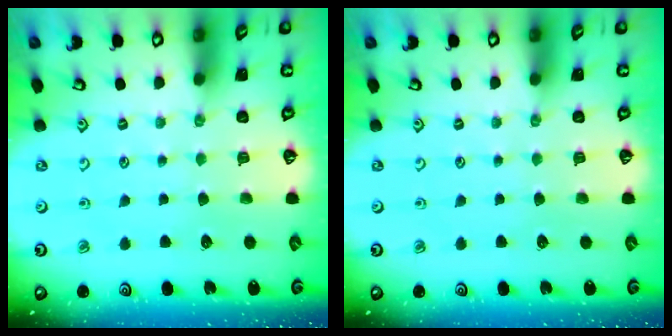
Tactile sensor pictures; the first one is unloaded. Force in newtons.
{"total": 0.0}